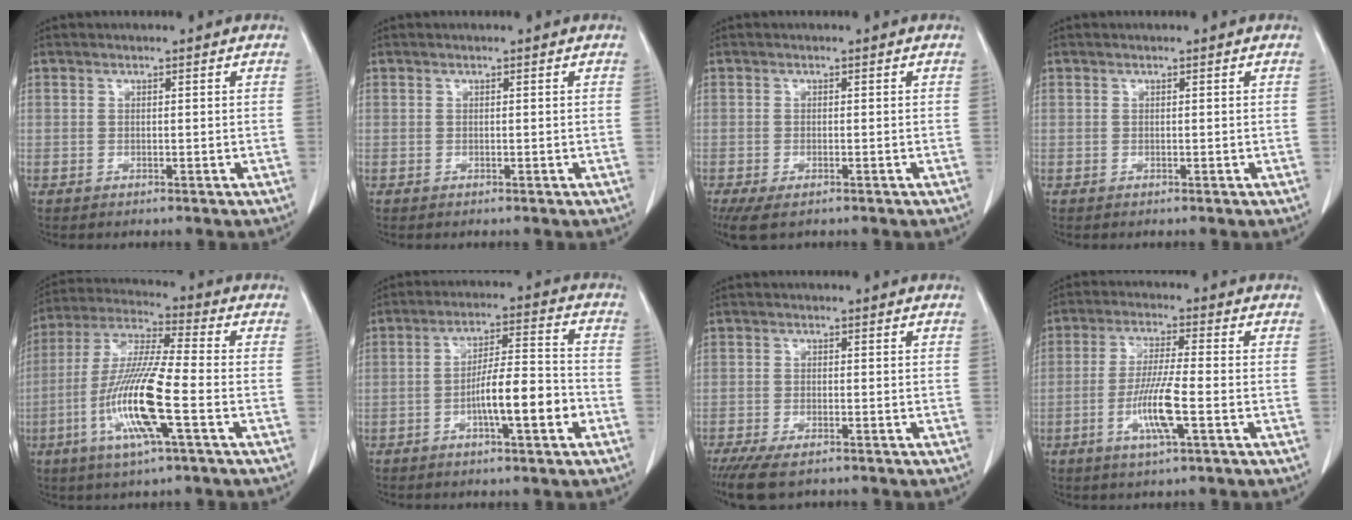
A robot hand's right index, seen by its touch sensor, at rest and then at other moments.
{"total": 0.0}
{"total": 5.6, "force": [-3.9, 2.1, 3.5], "torque": [-0.062, -0.017, -0.060]}
{"total": 0.0}
{"total": 14.1, "force": [-4.3, 0.7, 13.4], "torque": [-0.275, -0.009, -0.089]}
{"total": 7.9, "force": [-2.8, 1.2, 7.2], "torque": [-0.122, 0.013, -0.046]}
{"total": 6.9, "force": [-5.3, 2.0, 4.0], "torque": [-0.062, -0.014, -0.081]}
{"total": 8.0, "force": [-2.6, 0.2, 7.5], "torque": [-0.146, -0.008, -0.053]}